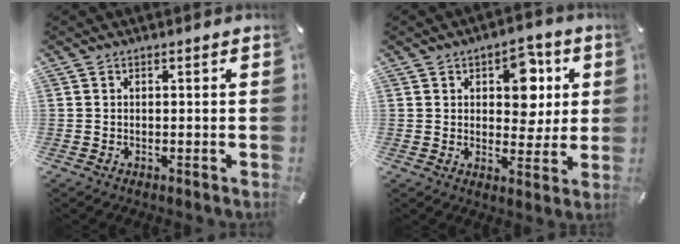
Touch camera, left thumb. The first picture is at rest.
{"total": 9.5, "force": [3.2, 6.4, 6.2], "torque": [-0.072, -0.004, 0.049]}